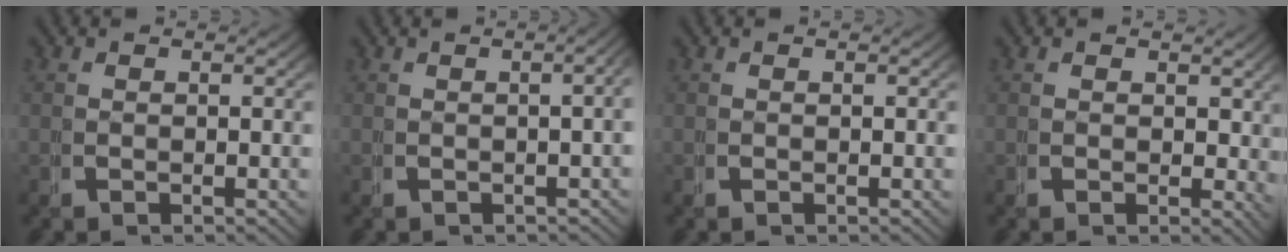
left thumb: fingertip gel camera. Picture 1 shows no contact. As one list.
[{"total": 3.0, "force": [-0.5, 1.1, 2.8], "torque": [-0.033, 0.012, -0.008]}, {"total": 0.0}, {"total": 1.9, "force": [0.9, 1.2, 1.2], "torque": [-0.004, -0.007, 0.013]}]